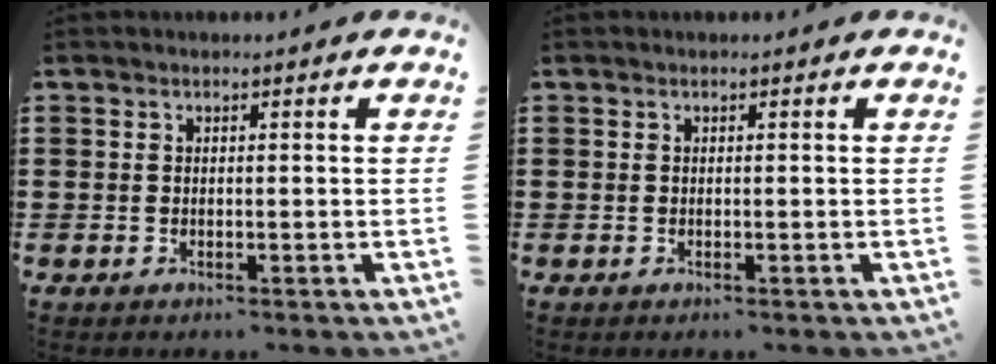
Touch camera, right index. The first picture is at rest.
{"total": 0.0}